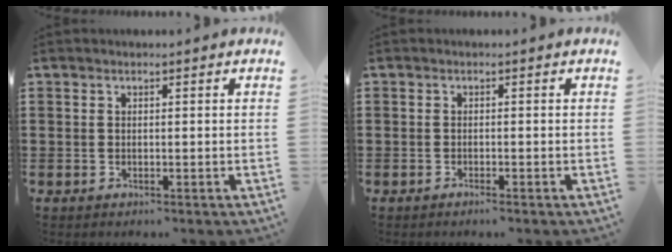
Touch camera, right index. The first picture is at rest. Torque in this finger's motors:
{"motor_torque": [0.01, 0.87, -0.63, -0.12]}